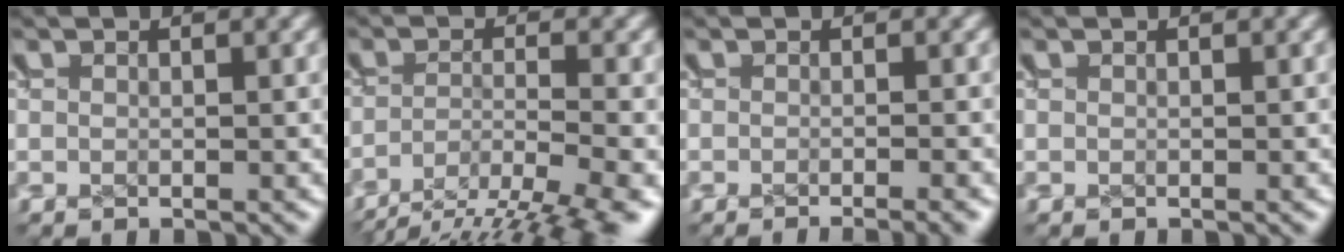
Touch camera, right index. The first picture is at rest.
{"total": 7.6, "force": [-5.2, 3.4, 4.3], "torque": [-0.054, -0.025, -0.072]}
{"total": 2.8, "force": [-2.4, 0.9, 1.2], "torque": [-0.002, 0.002, -0.038]}
{"total": 0.0}